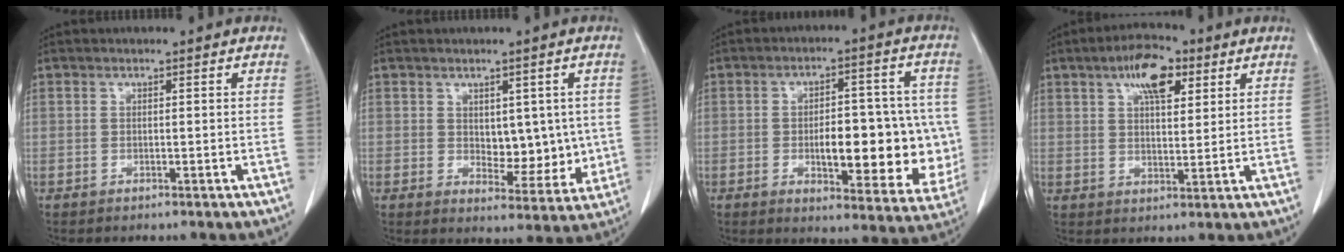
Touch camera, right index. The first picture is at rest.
{"total": 7.1, "force": [0.6, 4.2, 5.7], "torque": [-0.062, -0.003, 0.023]}
{"total": 15.1, "force": [-1.7, 6.0, 13.8], "torque": [-0.169, 0.013, -0.009]}
{"total": 8.1, "force": [4.1, 3.3, 6.1], "torque": [-0.107, 0.012, 0.069]}